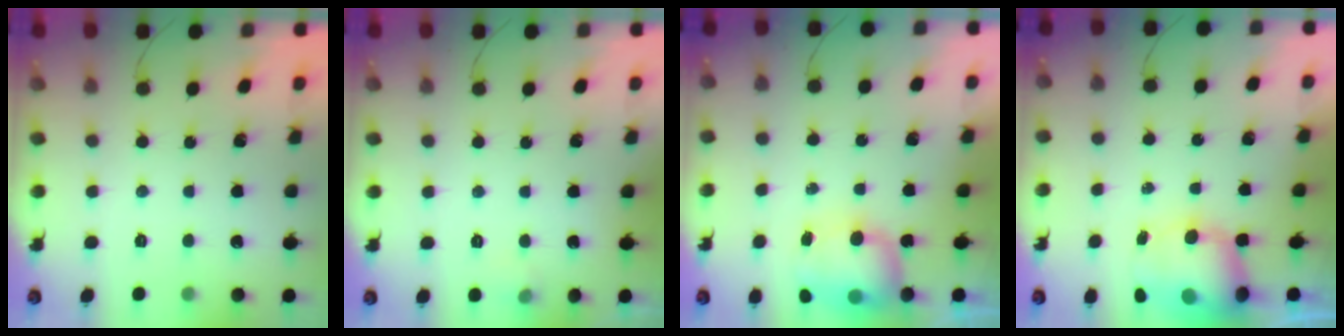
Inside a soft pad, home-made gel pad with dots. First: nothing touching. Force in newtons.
{"total": 8.0, "press": 4.0, "slide": 7.0}
{"total": 8.3, "press": 8.2, "slide": 1.2}
{"total": 9.3, "press": 9.0, "slide": 2.5}